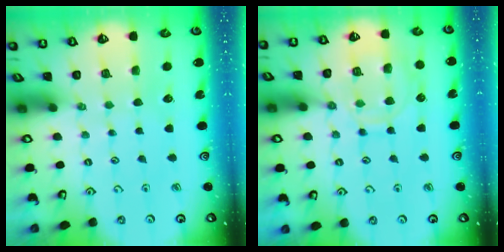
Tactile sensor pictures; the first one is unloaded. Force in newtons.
{"total": 11.9, "press": 11.9, "slide": 1.2}